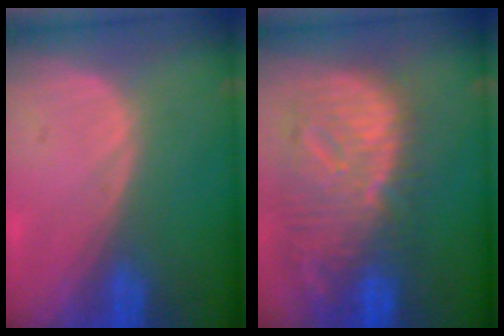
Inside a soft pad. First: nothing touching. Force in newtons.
{"total": 12.5, "press": 10.8, "slide": 6.3}